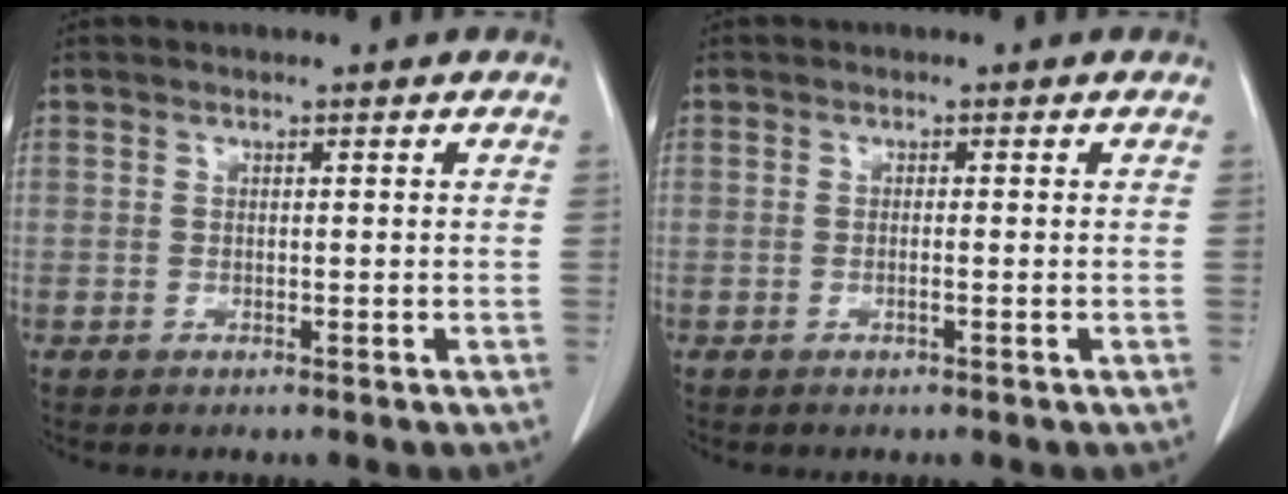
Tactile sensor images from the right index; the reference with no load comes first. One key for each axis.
{"total": 0.7, "fx": -0.2, "fy": -0.1, "fz": 0.6, "tx": -0.013, "ty": 0.000, "tz": -0.002}